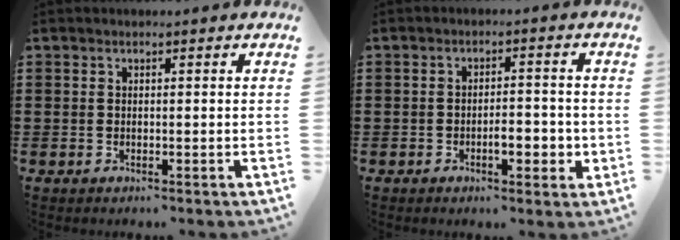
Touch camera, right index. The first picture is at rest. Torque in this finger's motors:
{"motor_torque": [0.51, 0.07, 0.18, 0.04]}